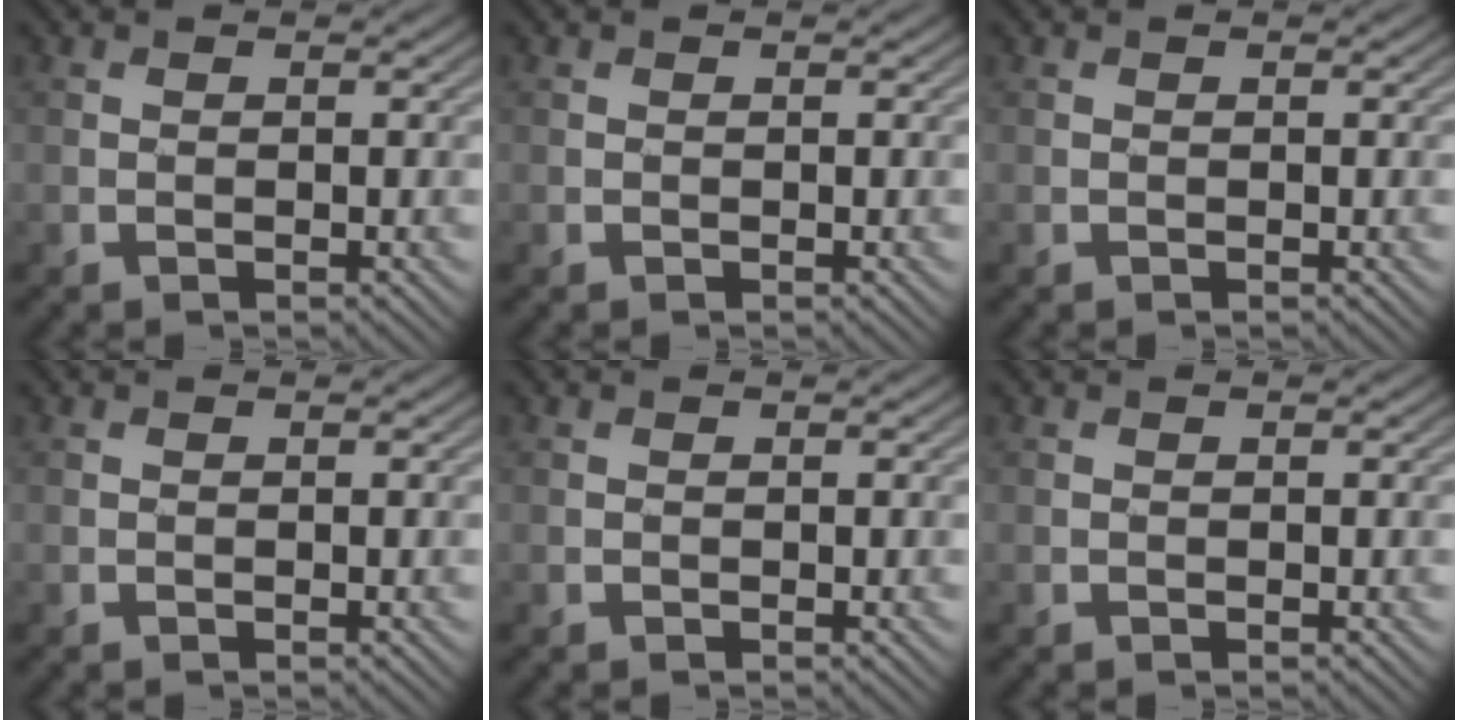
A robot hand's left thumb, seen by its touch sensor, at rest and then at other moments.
{"total": 0.0}
{"total": 0.0}
{"total": 0.0}
{"total": 0.0}
{"total": 0.0}